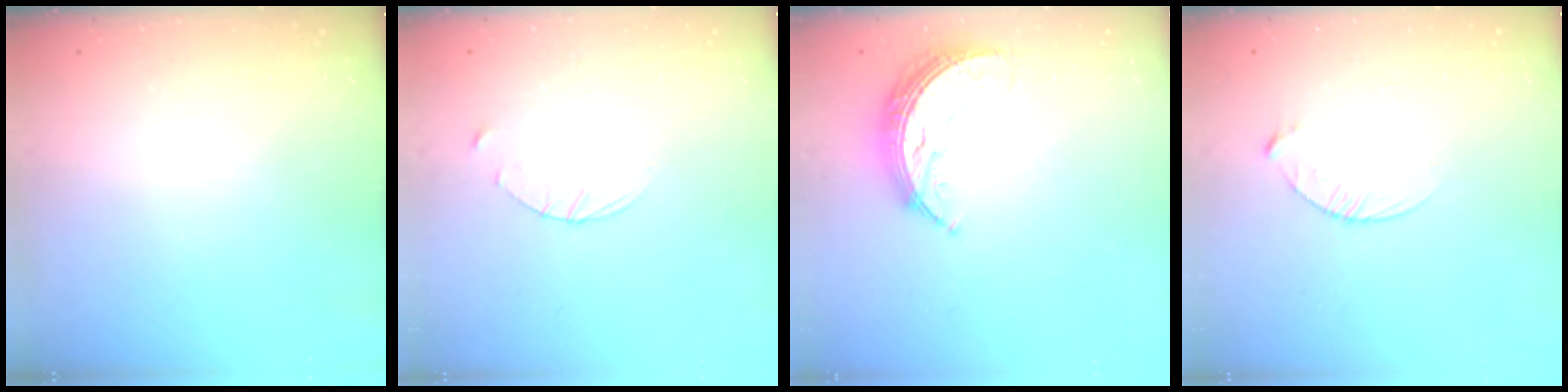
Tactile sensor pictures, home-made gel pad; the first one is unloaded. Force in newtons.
{"total": 3.6, "press": 3.5, "slide": 0.4}
{"total": 8.9, "press": 8.9, "slide": 0.5}
{"total": 3.7, "press": 3.7, "slide": 0.4}